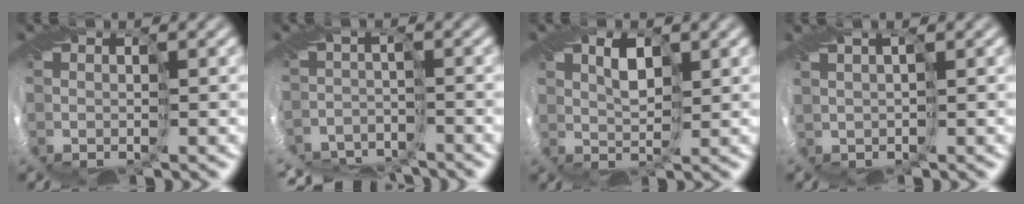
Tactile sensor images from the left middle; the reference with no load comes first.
{"total": 8.3, "force": [-7.7, 2.7, 1.2], "torque": [0.000, -0.001, -0.117]}
{"total": 1.7, "force": [0.6, 1.0, 1.3], "torque": [-0.024, 0.005, 0.011]}
{"total": 2.1, "force": [1.2, 1.0, 1.3], "torque": [-0.031, 0.012, 0.023]}